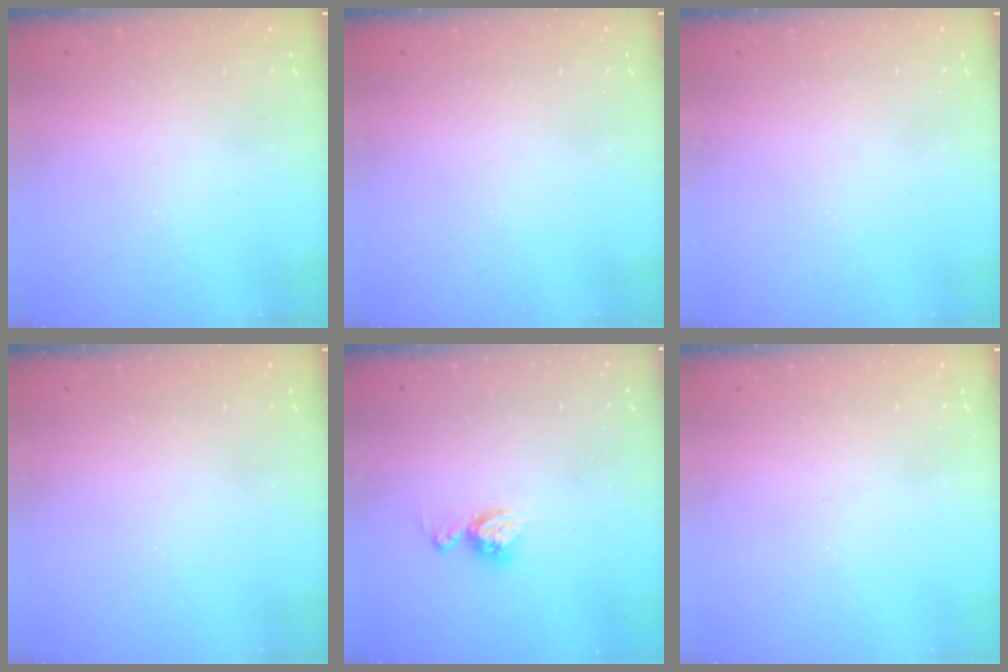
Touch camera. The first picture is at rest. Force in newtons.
{"total": 0.0}
{"total": 0.0}
{"total": 0.0}
{"total": 8.4, "press": 8.4, "slide": 0.7}
{"total": 0.0}